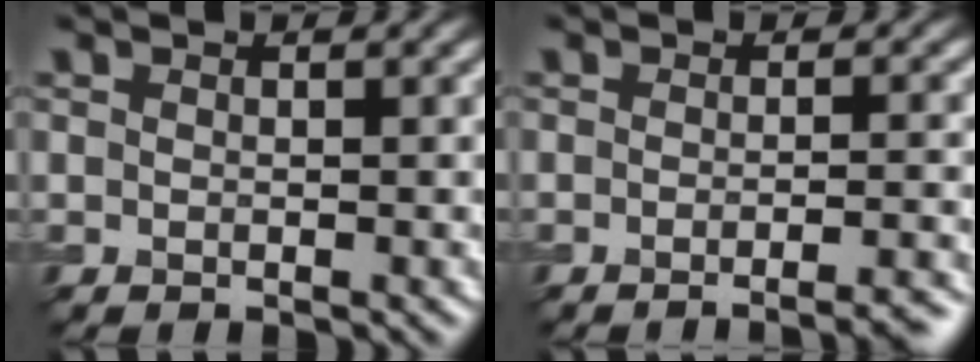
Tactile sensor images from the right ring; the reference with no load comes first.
{"total": 4.1, "force": [-2.9, 1.0, 2.7], "torque": [-0.020, 0.010, -0.036]}